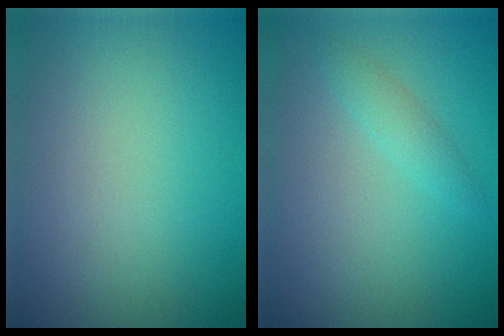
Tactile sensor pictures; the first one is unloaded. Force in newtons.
{"total": 1.5, "press": 1.5, "slide": 0.1}